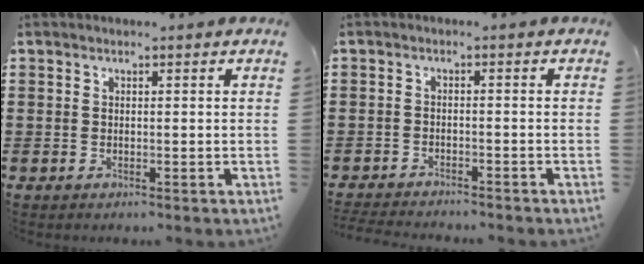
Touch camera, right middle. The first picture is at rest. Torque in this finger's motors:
{"motor_torque": [0.88, -0.41, 0.07, 0.02]}